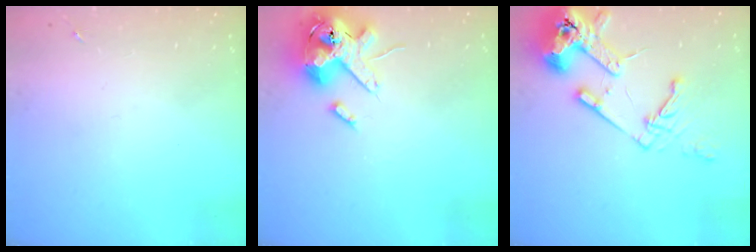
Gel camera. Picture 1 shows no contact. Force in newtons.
{"total": 15.4, "press": 15.1, "slide": 2.9}
{"total": 16.7, "press": 16.5, "slide": 2.2}